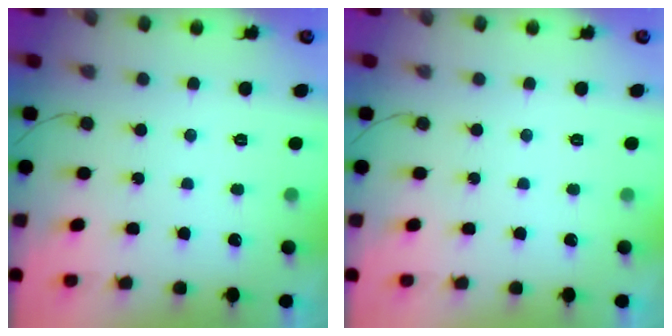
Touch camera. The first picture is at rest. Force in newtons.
{"total": 0.0}